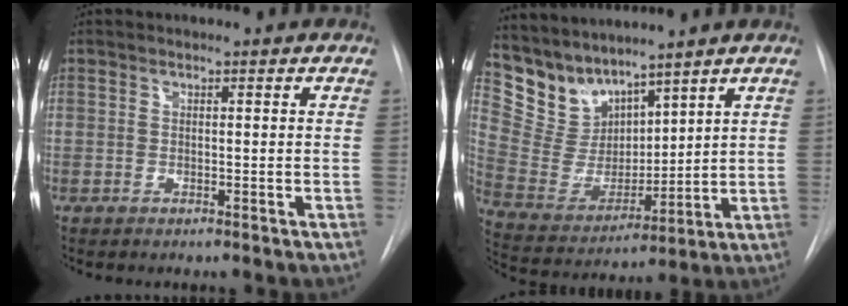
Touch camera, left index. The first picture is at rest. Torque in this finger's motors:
{"motor_torque": [0.07, -0.08, 0.02, -0.02]}